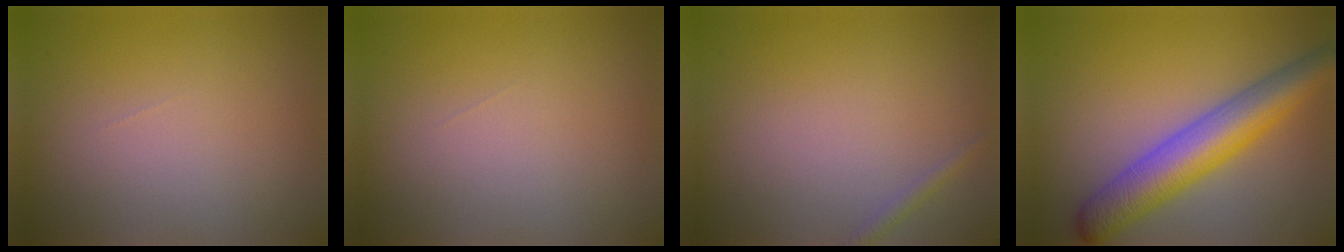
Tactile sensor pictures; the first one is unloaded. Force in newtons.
{"total": 0.0}
{"total": 0.9, "press": 0.9, "slide": 0.0}
{"total": 7.3, "press": 7.2, "slide": 0.3}